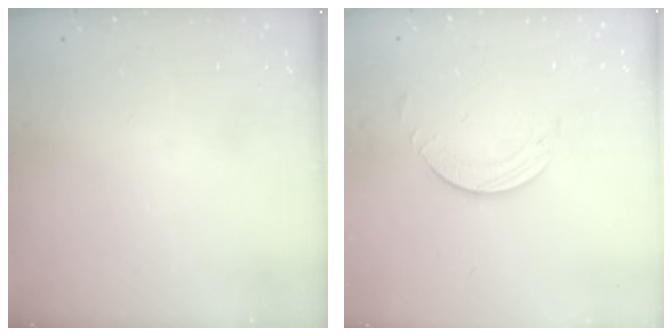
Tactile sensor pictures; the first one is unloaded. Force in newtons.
{"total": 1.9, "press": 1.9, "slide": 0.2}